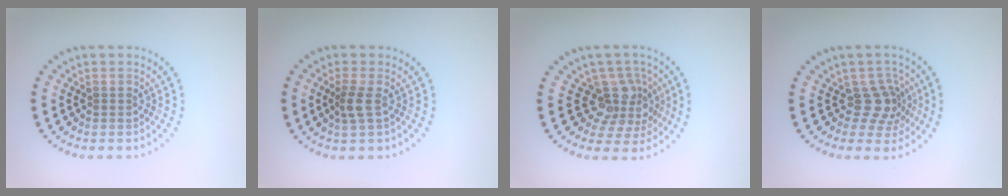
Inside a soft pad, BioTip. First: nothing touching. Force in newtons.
{"total": 1.7, "press": 1.4, "slide": 1.0}
{"total": 3.8, "press": 2.8, "slide": 2.5}
{"total": 2.8, "press": 2.0, "slide": 2.0}